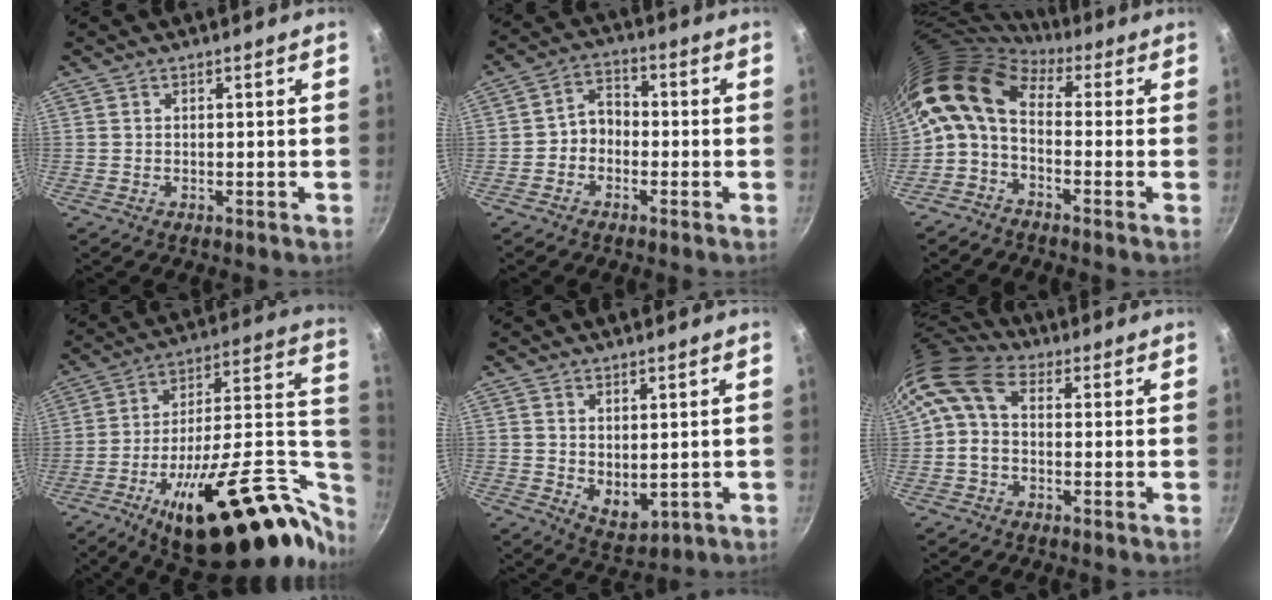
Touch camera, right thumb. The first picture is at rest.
{"total": 4.8, "force": [-1.5, 3.8, 2.6], "torque": [-0.022, 0.029, -0.037]}
{"total": 11.3, "force": [0.5, 6.8, 9.1], "torque": [-0.175, 0.026, -0.010]}
{"total": 36.4, "force": [-10.2, 15.3, 31.4], "torque": [-0.422, 0.048, -0.147]}
{"total": 5.5, "force": [1.1, 3.4, 4.2], "torque": [-0.050, -0.022, 0.031]}
{"total": 7.9, "force": [1.4, 5.4, 5.5], "torque": [-0.102, 0.018, 0.009]}